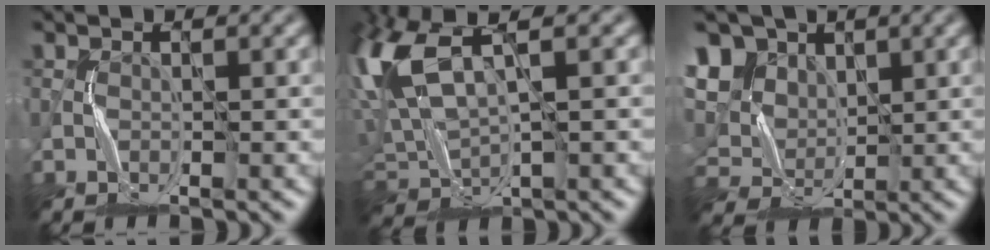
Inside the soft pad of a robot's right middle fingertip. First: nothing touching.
{"total": 9.3, "force": [4.0, 4.3, 7.2], "torque": [-0.195, 0.014, 0.080]}
{"total": 8.6, "force": [5.1, 6.1, 3.3], "torque": [-0.107, 0.013, 0.100]}